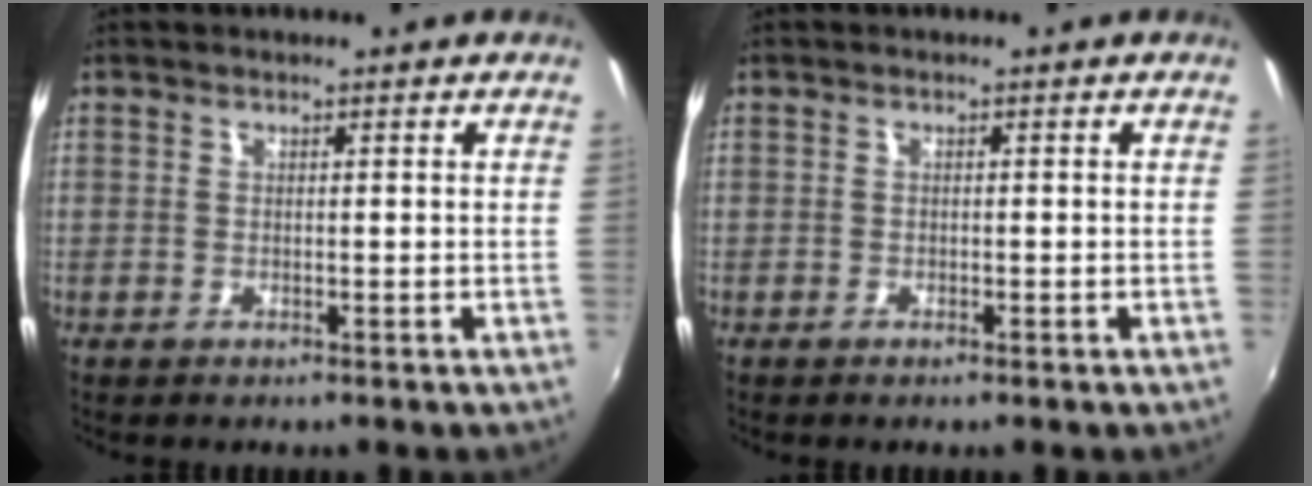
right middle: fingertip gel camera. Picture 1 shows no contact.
{"total": 0.5, "force": [-0.4, 0.1, 0.2], "torque": [-0.005, -0.002, -0.010]}